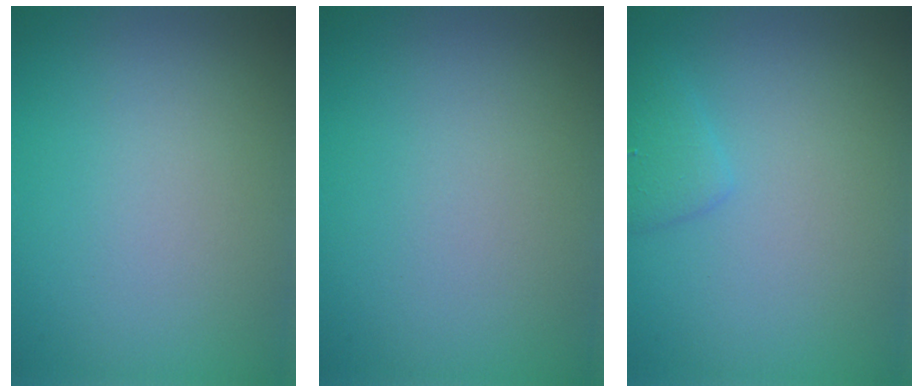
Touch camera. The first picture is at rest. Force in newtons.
{"total": 0.0}
{"total": 1.6, "press": 1.6, "slide": 0.1}